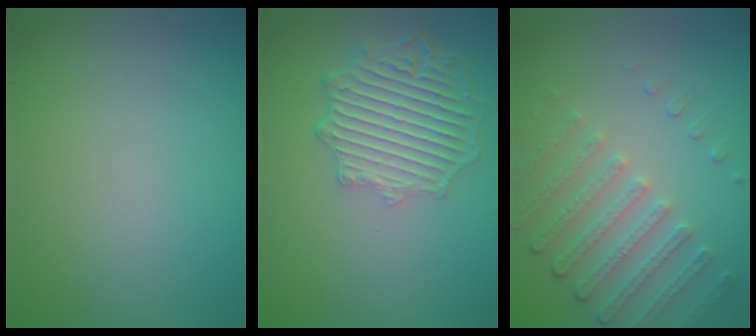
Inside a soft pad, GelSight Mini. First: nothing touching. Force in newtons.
{"total": 6.4, "press": 4.9, "slide": 4.0}
{"total": 4.5, "press": 3.4, "slide": 3.0}